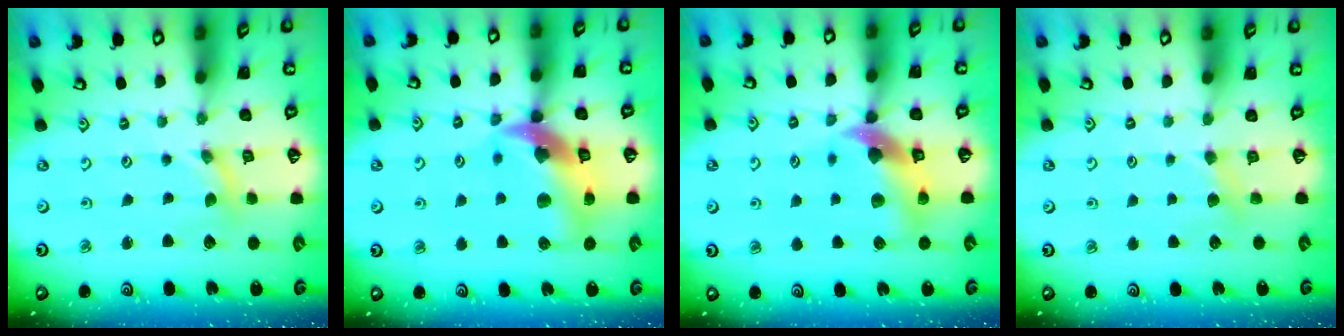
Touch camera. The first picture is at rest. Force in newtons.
{"total": 16.6, "press": 16.4, "slide": 2.4}
{"total": 10.8, "press": 10.7, "slide": 1.4}
{"total": 4.3, "press": 4.2, "slide": 0.5}